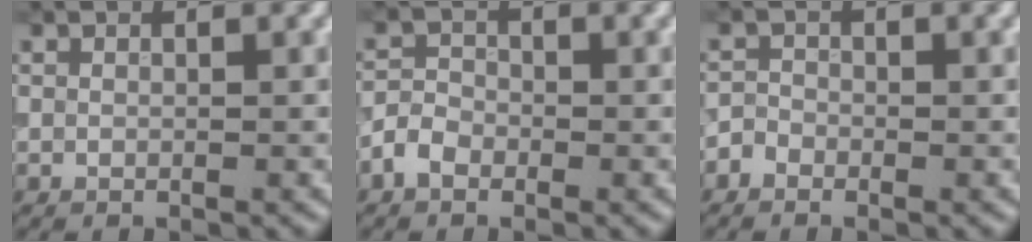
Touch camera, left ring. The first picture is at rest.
{"total": 2.2, "force": [-1.2, 1.5, 1.0], "torque": [-0.016, 0.006, -0.030]}
{"total": 1.2, "force": [-0.8, 0.8, 0.2], "torque": [0.002, 0.002, -0.021]}